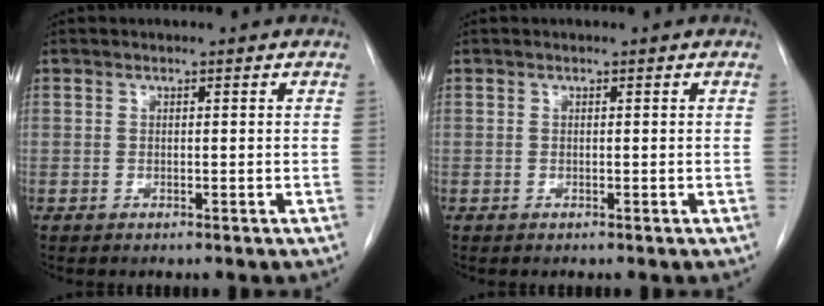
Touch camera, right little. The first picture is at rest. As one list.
[{"total": 0.0}]